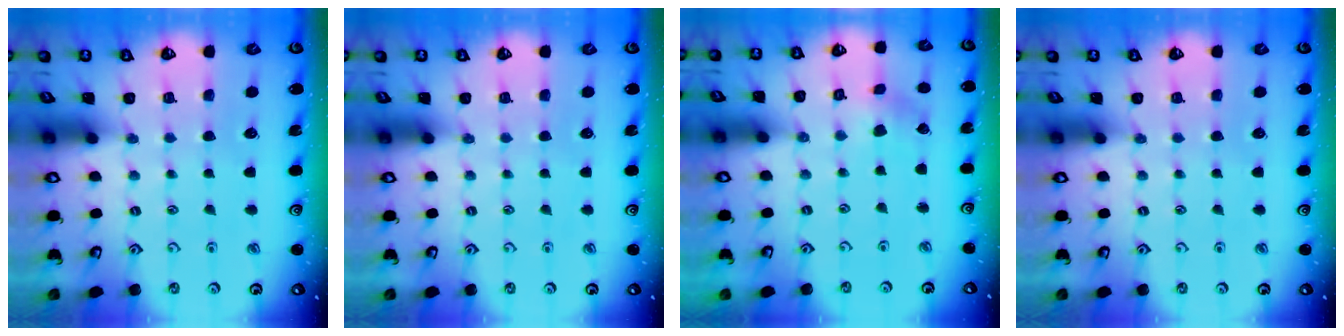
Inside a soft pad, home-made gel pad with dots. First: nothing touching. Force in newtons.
{"total": 0.0}
{"total": 2.3, "press": 2.3, "slide": 0.3}
{"total": 0.0}